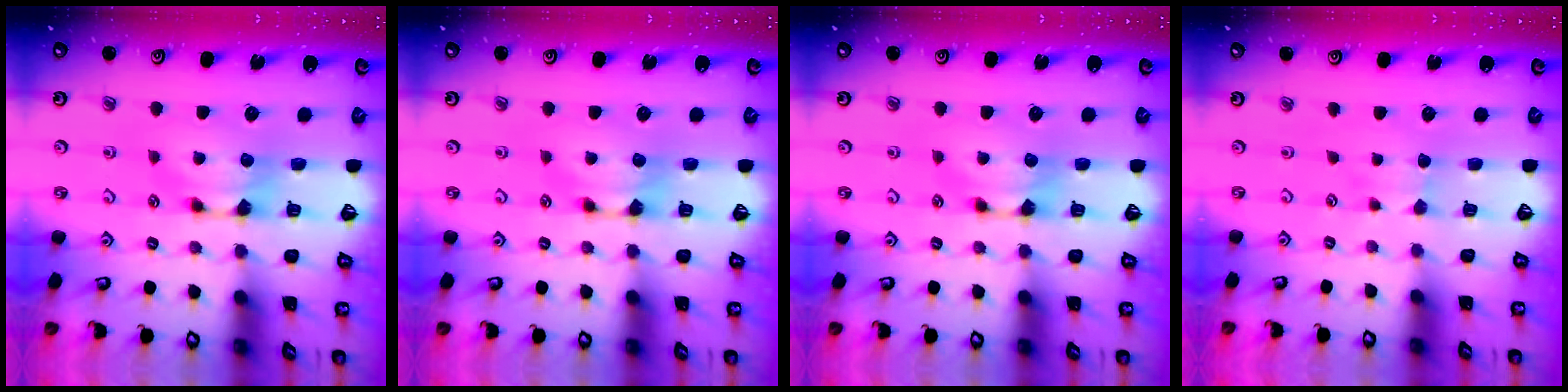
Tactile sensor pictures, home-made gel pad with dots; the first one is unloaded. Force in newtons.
{"total": 0.0}
{"total": 0.0}
{"total": 1.9, "press": 1.9, "slide": 0.4}